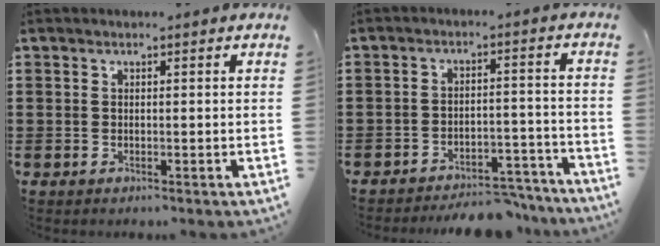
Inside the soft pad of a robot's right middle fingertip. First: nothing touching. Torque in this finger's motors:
{"motor_torque": [1.34, -0.80, 0.41, 0.14]}